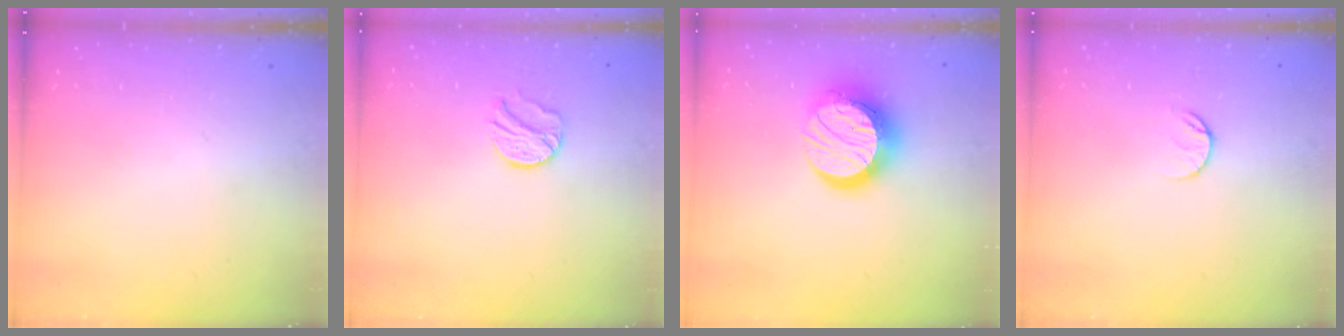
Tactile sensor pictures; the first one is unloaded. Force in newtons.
{"total": 9.4, "press": 9.4, "slide": 0.4}
{"total": 14.4, "press": 14.3, "slide": 1.7}
{"total": 5.4, "press": 5.4, "slide": 0.6}